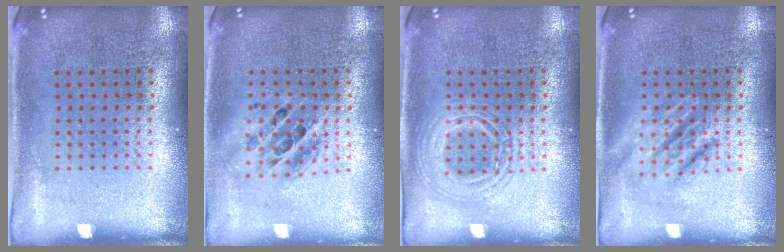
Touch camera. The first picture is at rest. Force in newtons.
{"total": 1.5, "press": 1.2, "slide": 0.8}
{"total": 2.5, "press": 2.5, "slide": 0.3}
{"total": 2.7, "press": 2.6, "slide": 0.4}